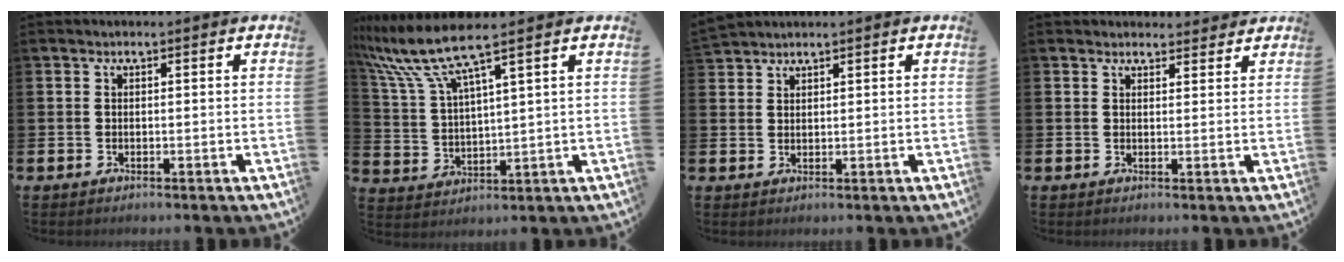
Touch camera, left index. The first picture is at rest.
{"total": 8.3, "force": [6.9, 0.7, 4.7], "torque": [-0.123, -0.025, 0.120]}
{"total": 2.0, "force": [2.0, 0.2, -0.3], "torque": [0.002, -0.003, 0.039]}
{"total": 2.3, "force": [2.2, 0.6, -0.2], "torque": [0.016, -0.013, 0.037]}